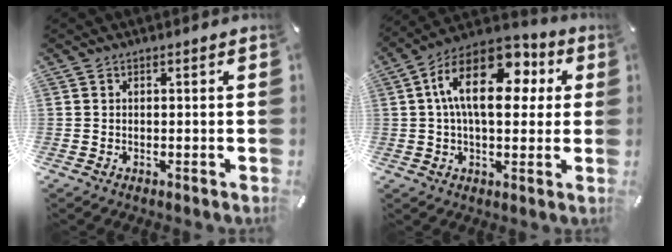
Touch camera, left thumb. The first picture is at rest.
{"total": 18.0, "force": [4.8, 9.9, 14.2], "torque": [-0.247, -0.016, 0.076]}